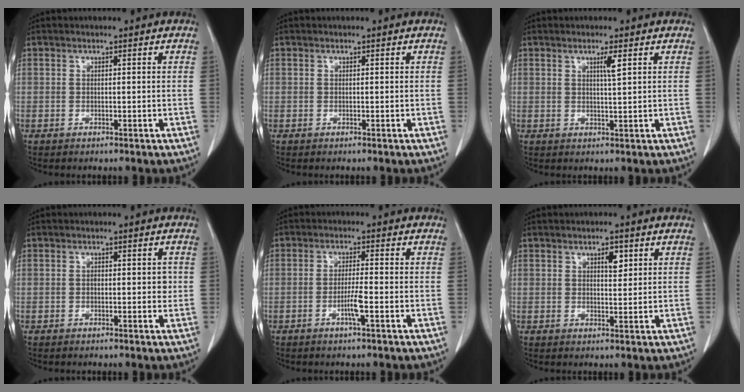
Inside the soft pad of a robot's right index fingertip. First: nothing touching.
{"total": 0.0}
{"total": 2.2, "force": [1.1, -0.2, 2.0], "torque": [-0.036, -0.003, 0.018]}
{"total": 2.1, "force": [0.0, 1.2, 1.8], "torque": [-0.023, 0.003, -0.001]}
{"total": 3.3, "force": [-1.3, -0.2, 3.0], "torque": [-0.057, -0.004, -0.027]}
{"total": 2.7, "force": [1.3, 1.1, 2.1], "torque": [-0.032, -0.002, 0.020]}